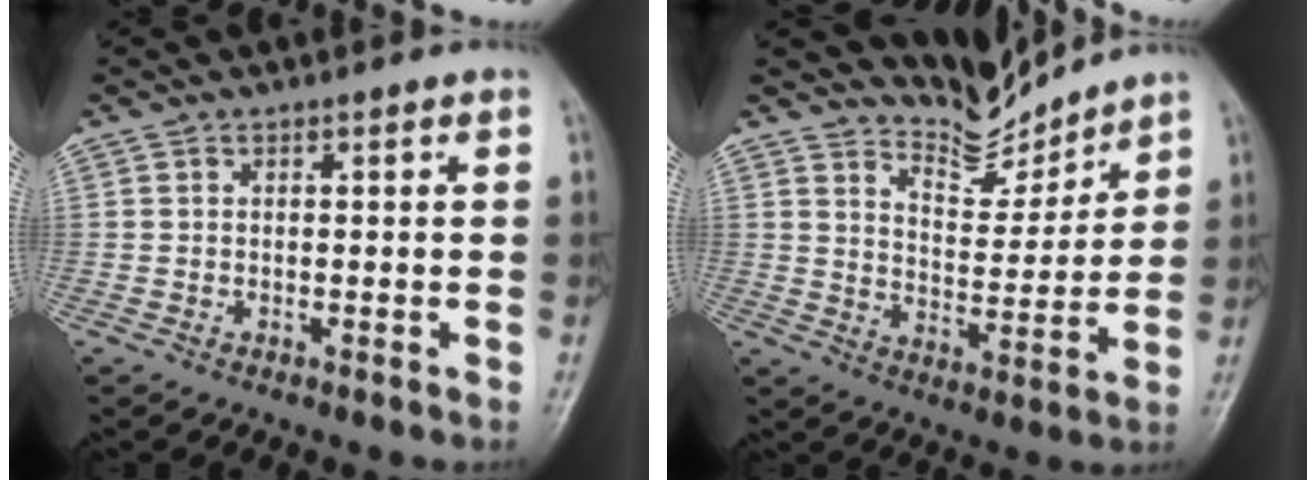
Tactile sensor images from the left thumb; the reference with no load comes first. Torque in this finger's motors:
{"motor_torque": [0.15, 0.05, -0.55, -0.59, 0.02]}